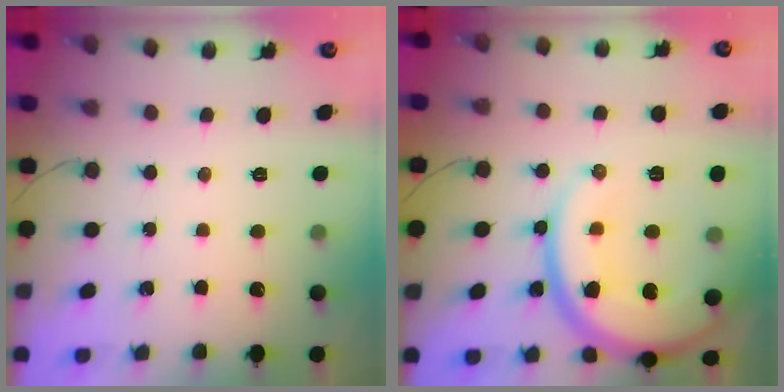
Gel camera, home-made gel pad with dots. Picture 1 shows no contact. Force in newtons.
{"total": 23.0, "press": 23.0, "slide": 1.6}